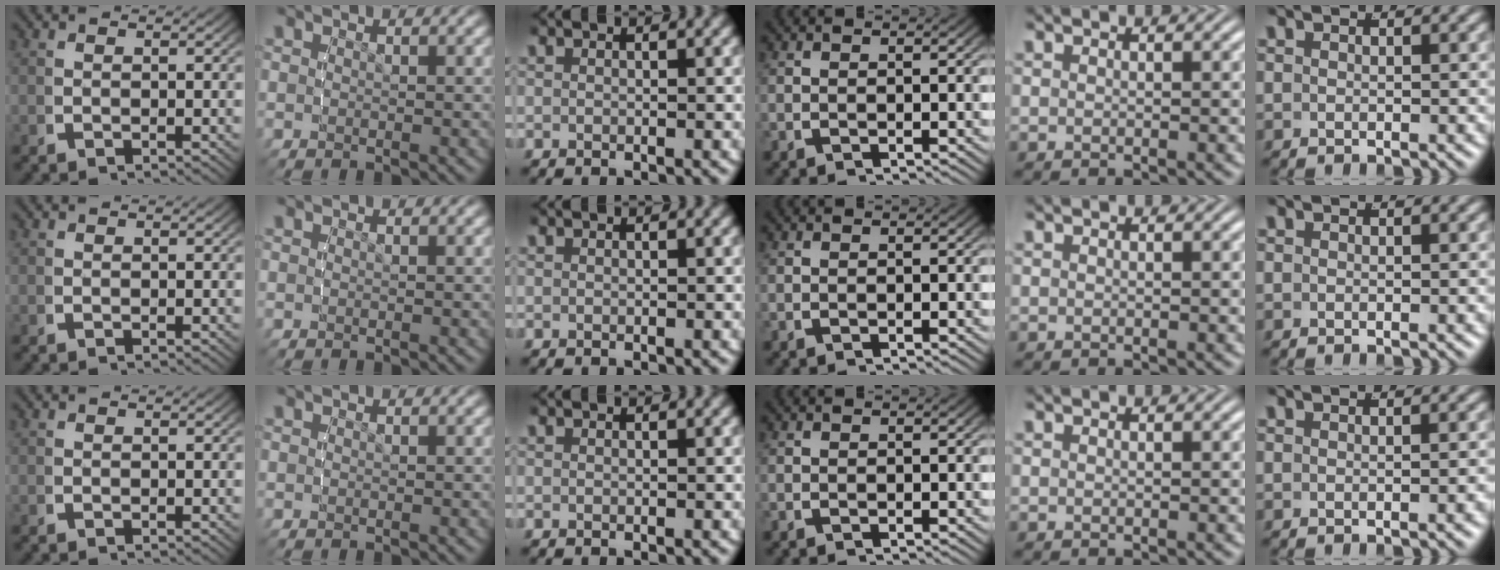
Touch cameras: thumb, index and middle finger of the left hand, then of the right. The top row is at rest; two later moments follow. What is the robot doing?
{"motion": "lift_and_place", "object": "bottle"}